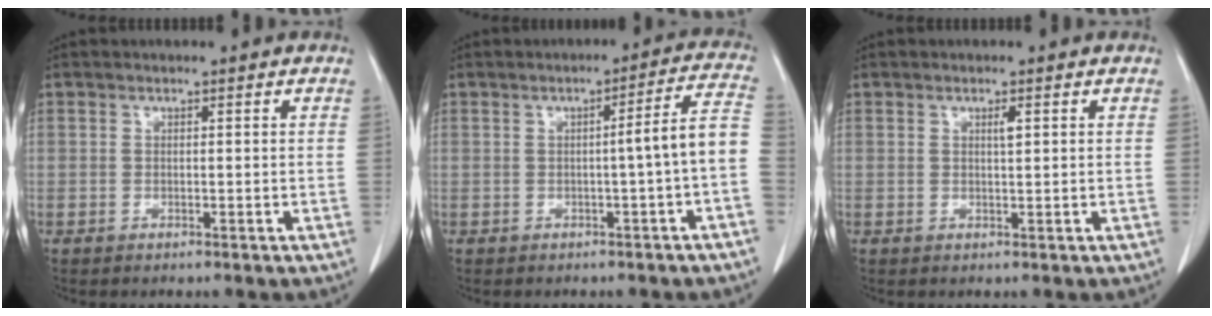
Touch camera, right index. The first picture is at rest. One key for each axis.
{"total": 6.3, "fx": -1.4, "fy": -0.8, "fz": 6.1, "tx": -0.072, "ty": 0.016, "tz": -0.021}
{"total": 1.1, "fx": 0.4, "fy": 0.1, "fz": 1.0, "tx": -0.021, "ty": -0.001, "tz": 0.007}